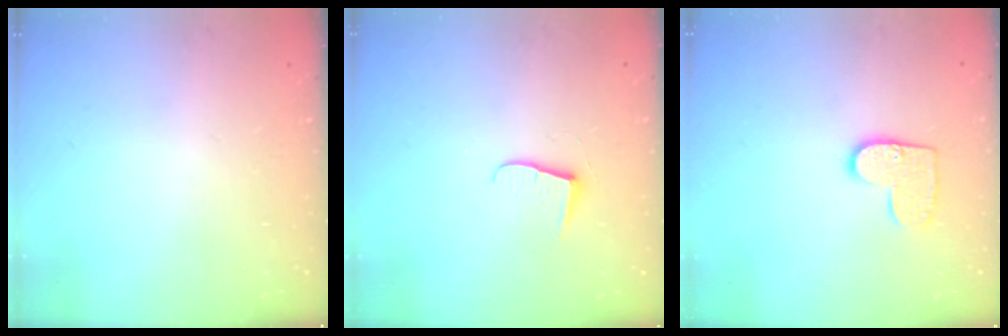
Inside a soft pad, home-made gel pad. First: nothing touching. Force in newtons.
{"total": 6.2, "press": 6.2, "slide": 0.5}
{"total": 9.8, "press": 9.8, "slide": 0.4}